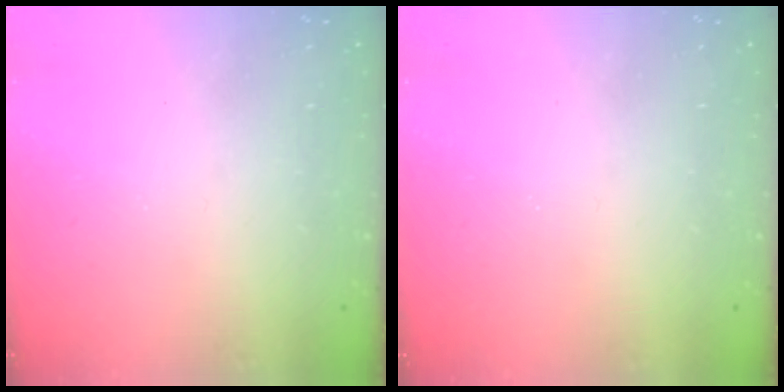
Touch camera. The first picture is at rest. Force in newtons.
{"total": 0.0}